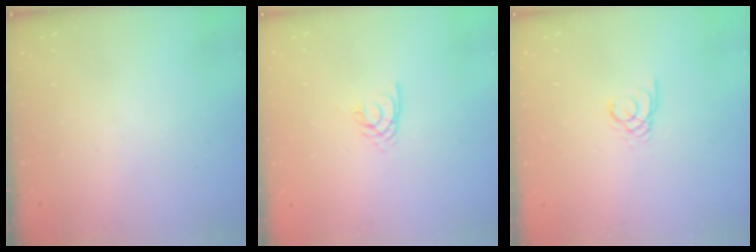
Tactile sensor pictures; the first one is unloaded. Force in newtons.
{"total": 2.1, "press": 2.1, "slide": 0.2}
{"total": 2.3, "press": 2.3, "slide": 0.2}